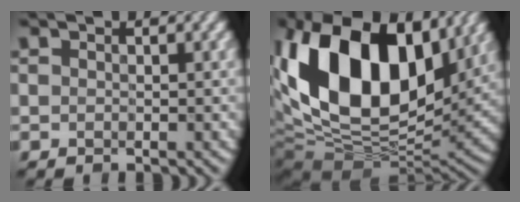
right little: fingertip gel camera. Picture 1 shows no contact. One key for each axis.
{"total": 18.3, "fx": 4.7, "fy": 11.1, "fz": 13.8, "tx": -0.265, "ty": 0.025, "tz": 0.063}